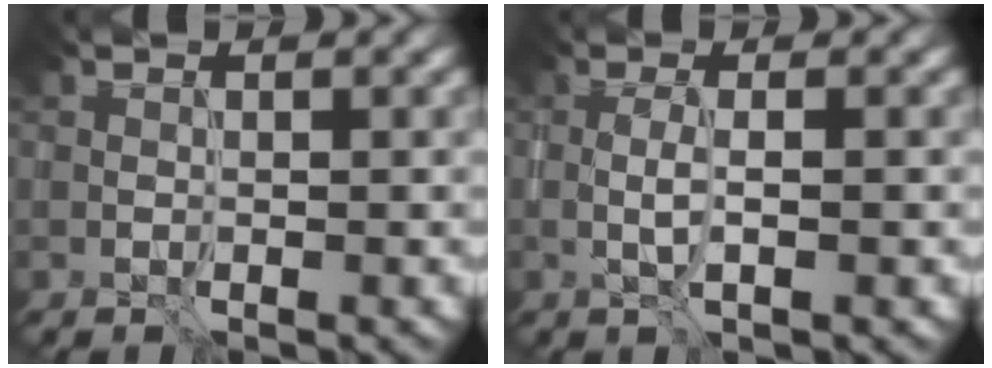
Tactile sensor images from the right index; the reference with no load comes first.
{"total": 1.6, "force": [0.0, 0.1, 1.5], "torque": [-0.032, 0.002, -0.001]}